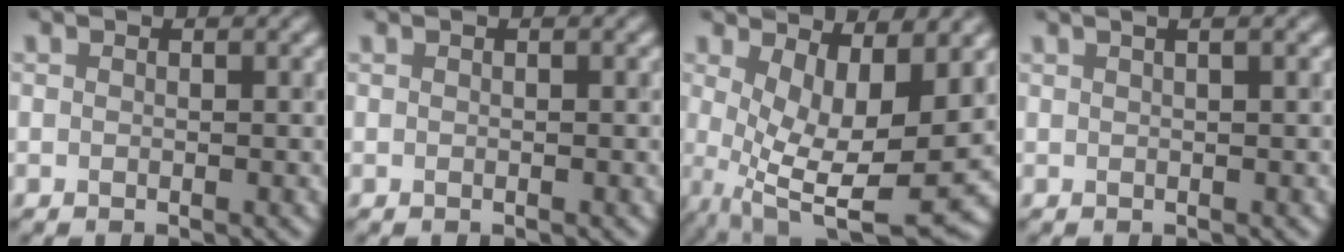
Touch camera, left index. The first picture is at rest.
{"total": 0.0}
{"total": 8.5, "force": [0.9, 3.2, 7.8], "torque": [-0.150, -0.027, 0.028]}
{"total": 3.6, "force": [2.0, 1.5, 2.5], "torque": [-0.015, 0.026, 0.003]}